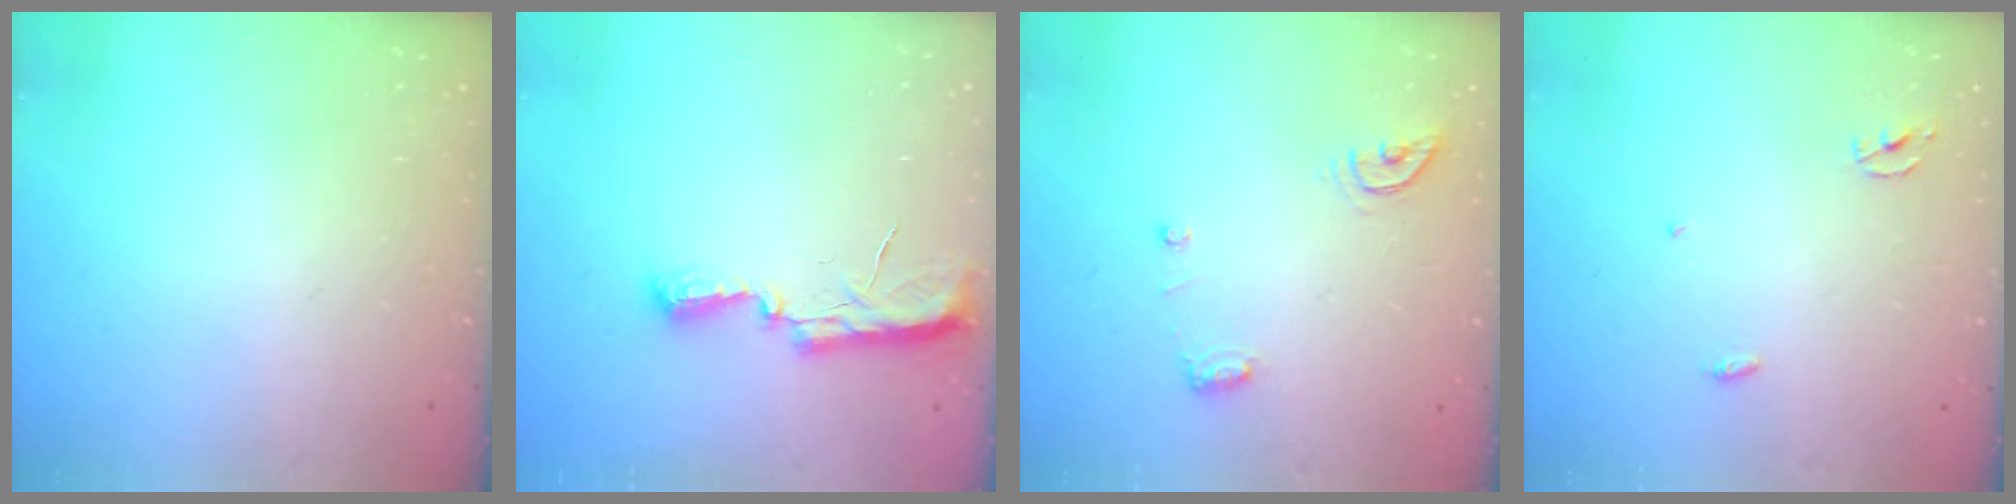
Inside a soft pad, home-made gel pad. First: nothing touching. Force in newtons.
{"total": 7.2, "press": 7.2, "slide": 0.7}
{"total": 6.4, "press": 6.4, "slide": 0.6}
{"total": 2.5, "press": 2.5, "slide": 0.1}